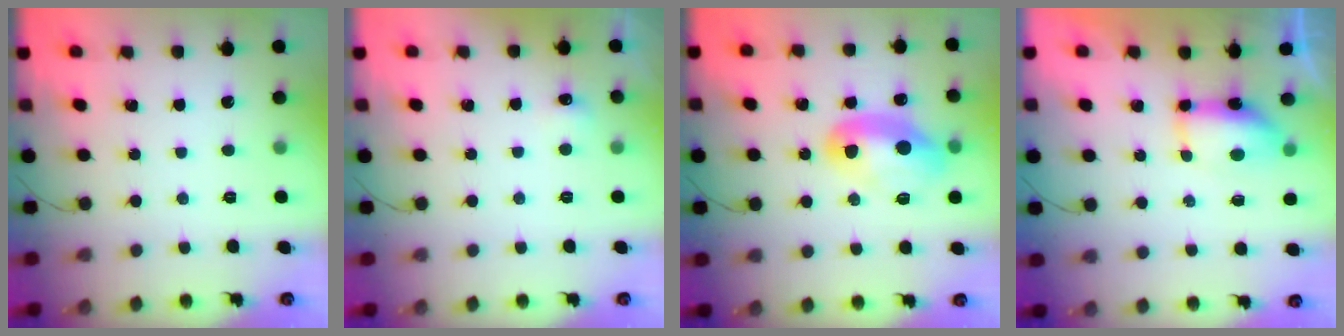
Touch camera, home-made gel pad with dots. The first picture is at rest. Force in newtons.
{"total": 12.4, "press": 4.3, "slide": 11.6}
{"total": 12.2, "press": 12.1, "slide": 1.3}
{"total": 11.1, "press": 8.6, "slide": 7.1}